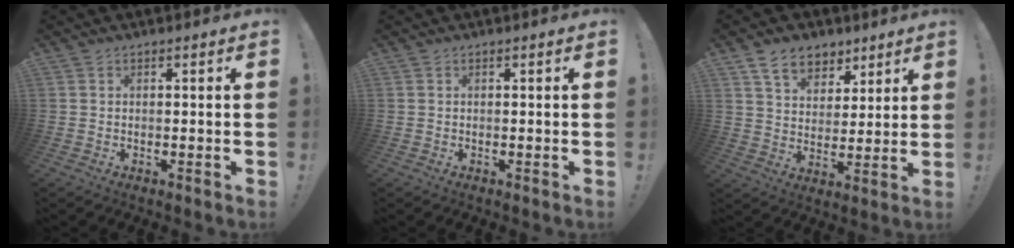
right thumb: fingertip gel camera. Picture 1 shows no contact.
{"total": 0.0}
{"total": 11.3, "force": [7.2, 7.4, 4.6], "torque": [-0.077, -0.036, 0.141]}